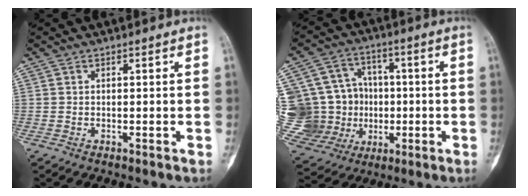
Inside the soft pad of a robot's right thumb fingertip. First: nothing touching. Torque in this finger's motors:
{"motor_torque": [0.01, 0.21, 0.15, 0.21, -0.02]}